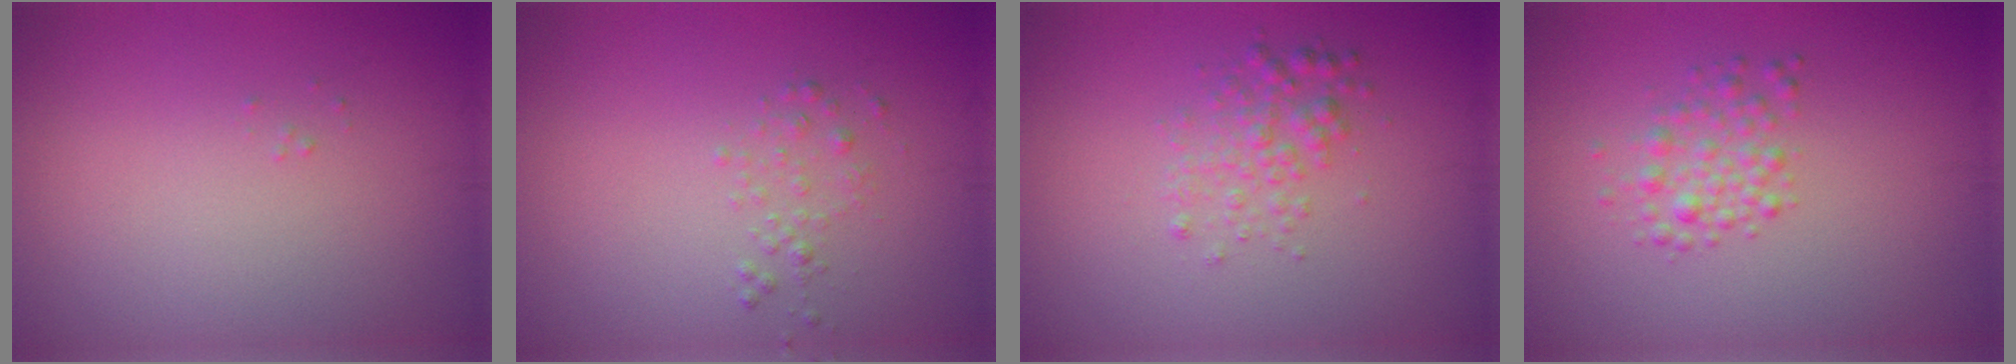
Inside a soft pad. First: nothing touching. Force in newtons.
{"total": 1.1, "press": 1.1, "slide": 0.1}
{"total": 2.2, "press": 2.2, "slide": 0.0}
{"total": 2.2, "press": 2.2, "slide": 0.1}